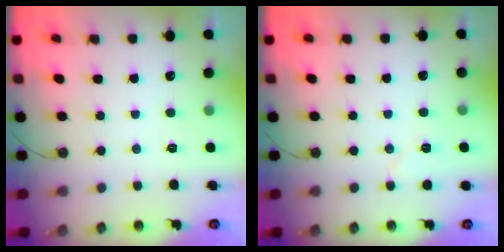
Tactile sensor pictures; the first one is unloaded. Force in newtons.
{"total": 5.0, "press": 4.9, "slide": 1.3}